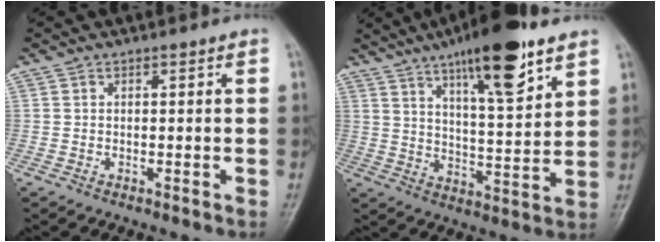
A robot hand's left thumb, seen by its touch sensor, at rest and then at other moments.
{"total": 17.1, "force": [10.4, 4.2, 12.8], "torque": [-0.182, -0.047, 0.170]}